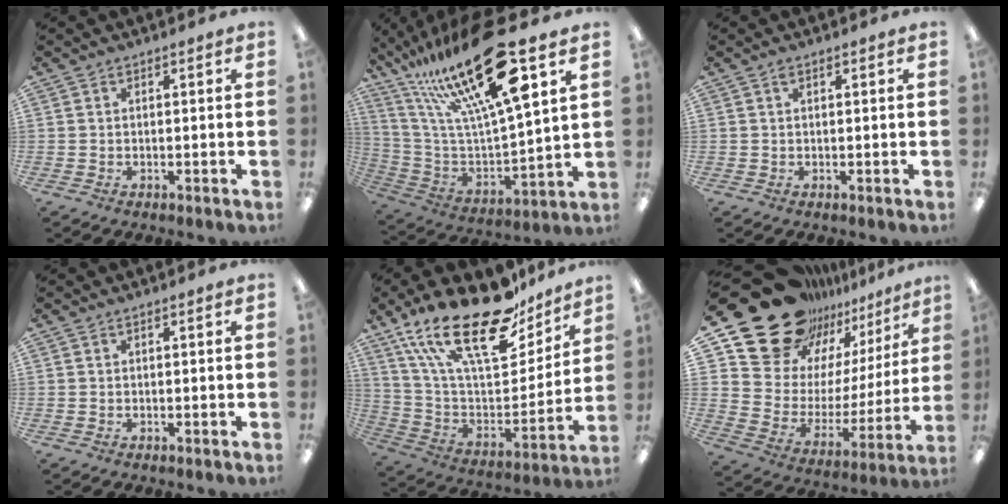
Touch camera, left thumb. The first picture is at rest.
{"total": 29.5, "force": [18.4, 8.0, 21.6], "torque": [-0.400, -0.103, 0.298]}
{"total": 1.1, "force": [0.5, 0.6, 0.7], "torque": [-0.017, 0.003, 0.009]}
{"total": 0.0}
{"total": 27.7, "force": [18.7, 11.1, 17.2], "torque": [-0.300, -0.111, 0.324]}
{"total": 23.5, "force": [19.1, 12.0, 6.5], "torque": [-0.134, -0.138, 0.364]}